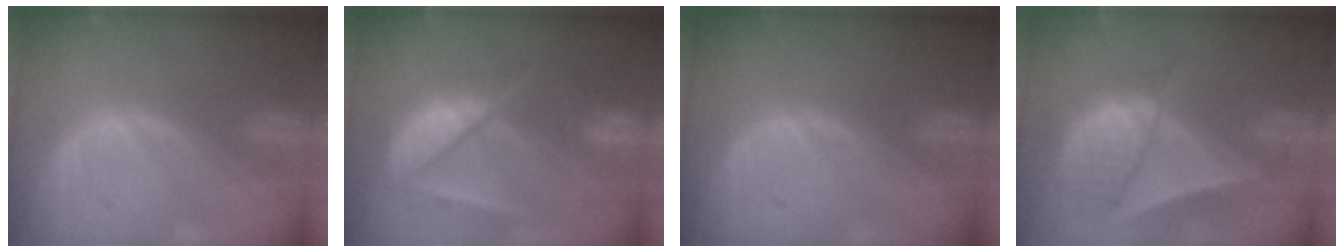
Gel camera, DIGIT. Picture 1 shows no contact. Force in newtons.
{"total": 9.9, "press": 8.5, "slide": 5.1}
{"total": 0.0}
{"total": 8.9, "press": 7.9, "slide": 4.2}